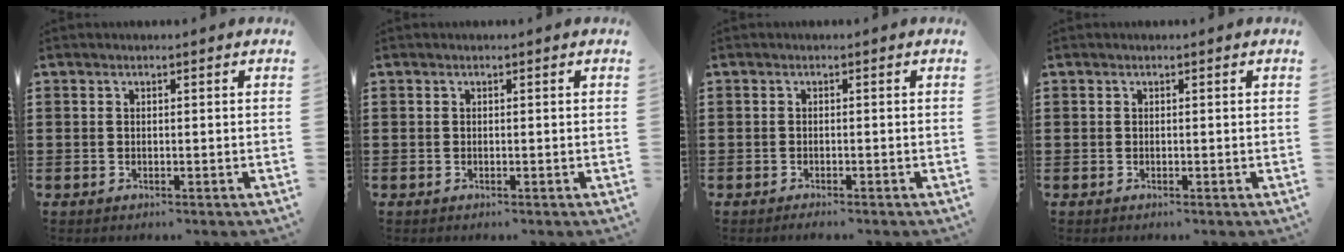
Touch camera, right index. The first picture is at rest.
{"total": 0.0}
{"total": 0.6, "force": [-0.6, 0.0, 0.0], "torque": [-0.002, -0.003, -0.011]}
{"total": 0.0}